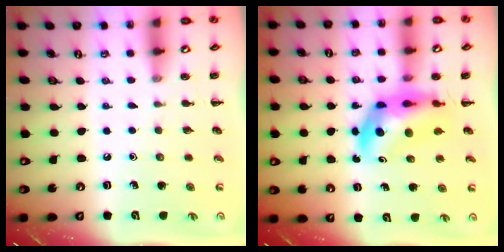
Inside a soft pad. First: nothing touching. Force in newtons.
{"total": 10.4, "press": 10.0, "slide": 2.9}